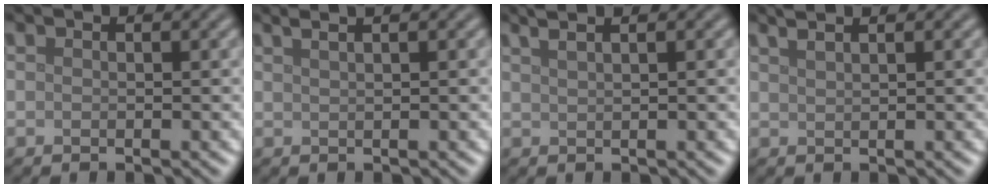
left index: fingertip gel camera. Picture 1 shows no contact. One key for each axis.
{"total": 4.2, "fx": 2.5, "fy": 1.9, "fz": 2.7, "tx": -0.018, "ty": 0.034, "tz": 0.011}
{"total": 3.6, "fx": 2.4, "fy": 1.5, "fz": 2.2, "tx": -0.015, "ty": 0.024, "tz": 0.011}
{"total": 3.0, "fx": 2.1, "fy": 1.2, "fz": 1.8, "tx": -0.009, "ty": 0.018, "tz": 0.005}